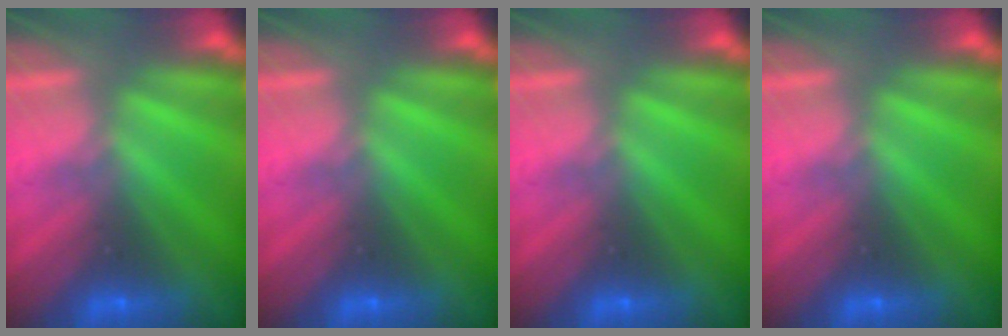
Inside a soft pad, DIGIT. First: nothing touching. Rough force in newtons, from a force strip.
{"total": 0.0}
{"total": 0.0}
{"total": 0.0}